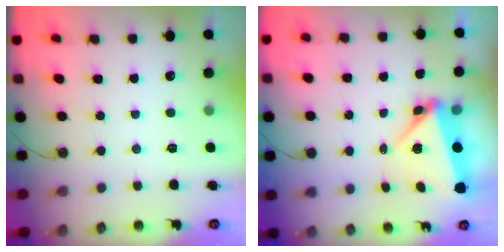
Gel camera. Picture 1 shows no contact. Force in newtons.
{"total": 6.0, "press": 5.1, "slide": 3.3}